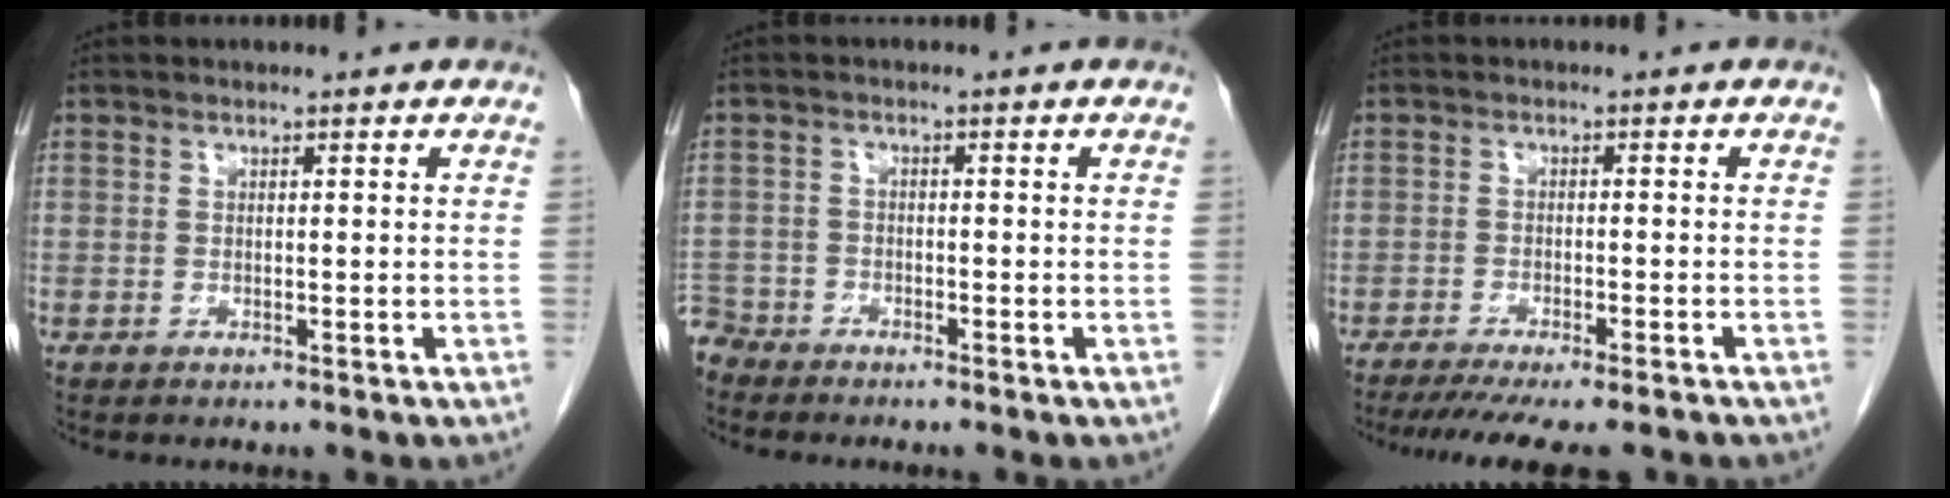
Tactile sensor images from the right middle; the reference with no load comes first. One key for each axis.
{"total": 3.7, "fx": -3.5, "fy": 1.1, "fz": -0.6, "tx": 0.012, "ty": -0.006, "tz": -0.071}
{"total": 12.4, "fx": -10.7, "fy": 1.3, "fz": 6.1, "tx": -0.089, "ty": -0.027, "tz": -0.147}